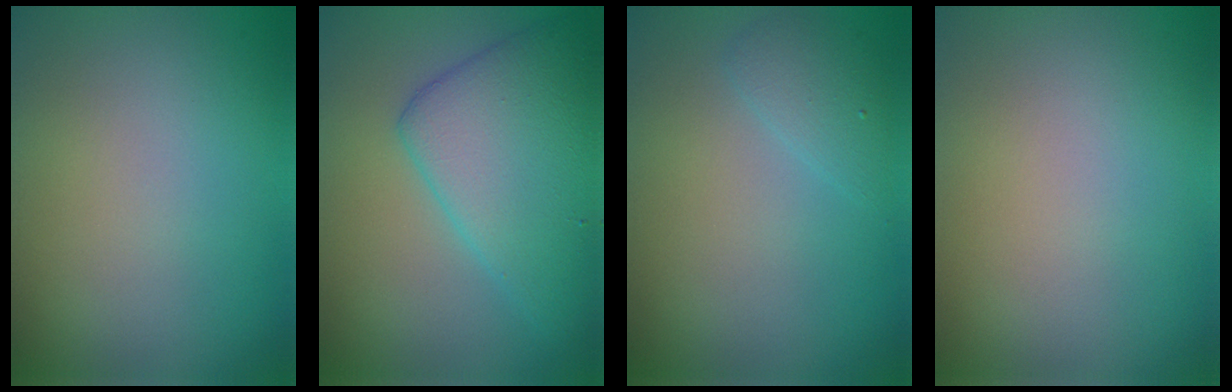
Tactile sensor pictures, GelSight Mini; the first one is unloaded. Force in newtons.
{"total": 7.2, "press": 7.2, "slide": 0.3}
{"total": 1.5, "press": 1.5, "slide": 0.1}
{"total": 0.0}